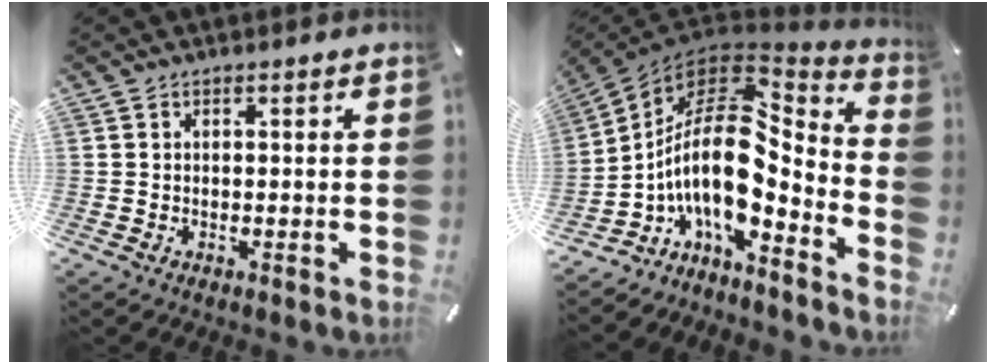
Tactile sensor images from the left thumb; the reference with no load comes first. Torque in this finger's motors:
{"motor_torque": [-0.64, 2.76, 1.31, 1.46, 0.30]}